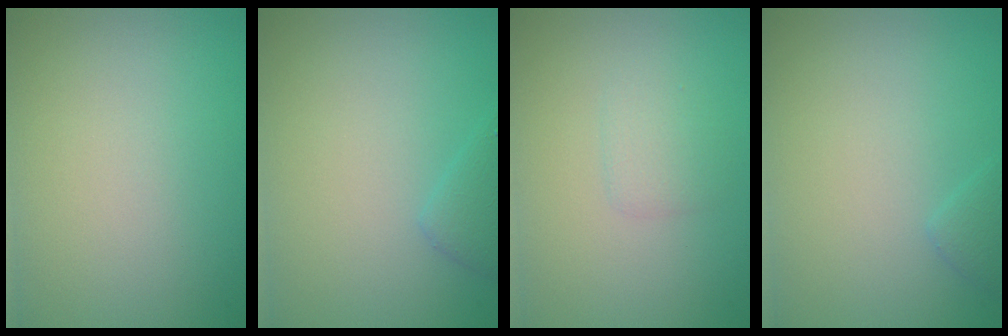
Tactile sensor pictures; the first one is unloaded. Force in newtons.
{"total": 1.5, "press": 1.5, "slide": 0.2}
{"total": 1.3, "press": 1.2, "slide": 0.0}
{"total": 1.1, "press": 1.1, "slide": 0.1}